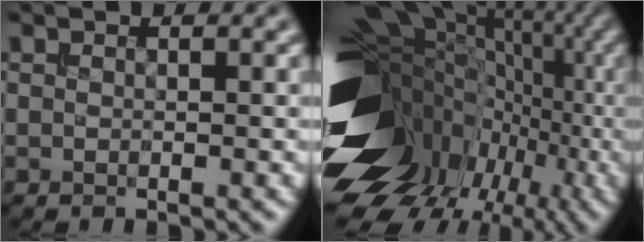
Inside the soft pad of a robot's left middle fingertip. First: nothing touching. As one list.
[{"total": 18.3, "force": [-1.6, 13.4, 12.4], "torque": [-0.215, 0.004, -0.009]}]